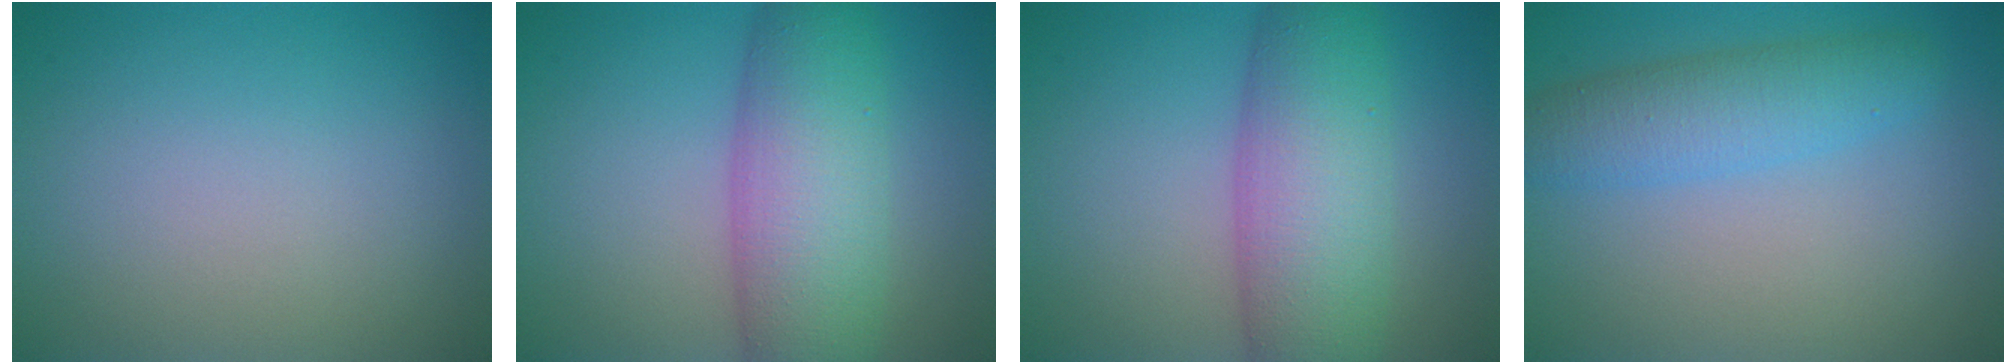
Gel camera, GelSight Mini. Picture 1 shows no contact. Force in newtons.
{"total": 8.2, "press": 8.2, "slide": 0.1}
{"total": 8.2, "press": 8.2, "slide": 0.1}
{"total": 4.2, "press": 4.2, "slide": 0.2}